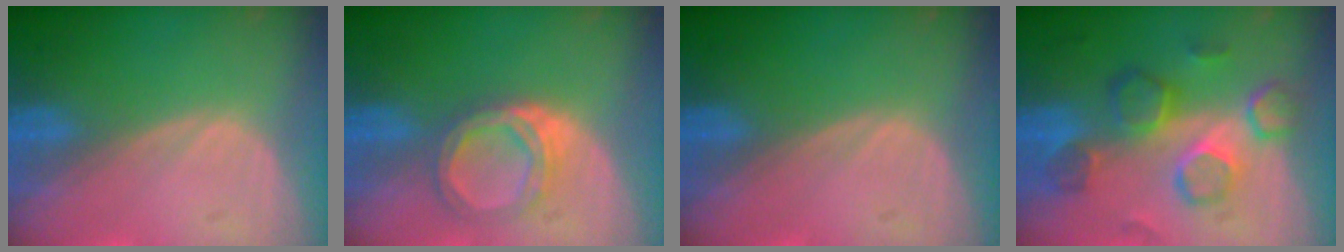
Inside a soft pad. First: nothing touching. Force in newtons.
{"total": 5.3, "press": 4.9, "slide": 2.0}
{"total": 0.0}
{"total": 8.8, "press": 8.4, "slide": 2.6}